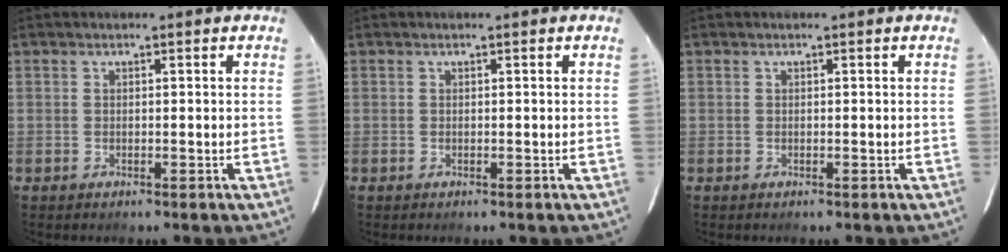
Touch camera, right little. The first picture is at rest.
{"total": 0.0}
{"total": 0.0}